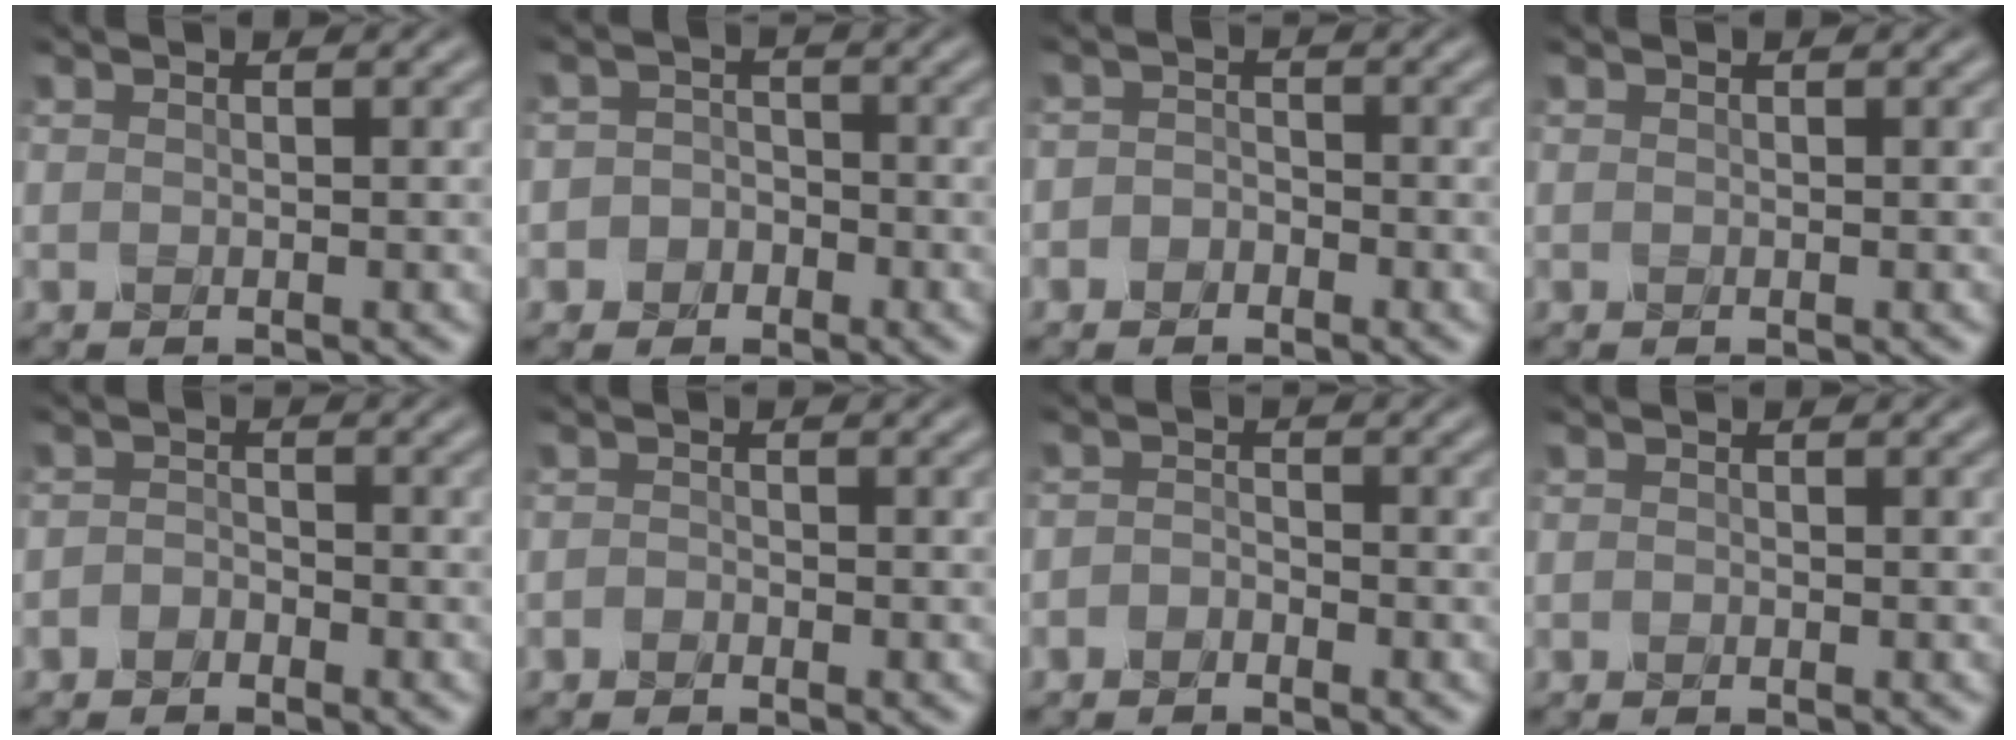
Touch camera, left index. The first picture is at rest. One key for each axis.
{"total": 2.6, "fx": -1.1, "fy": 2.3, "fz": 0.4, "tx": 0.021, "ty": 0.008, "tz": -0.038}
{"total": 1.4, "fx": -0.7, "fy": 1.1, "fz": 0.4, "tx": 0.003, "ty": 0.003, "tz": -0.021}
{"total": 0.0}
{"total": 1.2, "fx": -0.9, "fy": 0.8, "fz": 0.4, "tx": -0.005, "ty": 0.004, "tz": -0.020}
{"total": 0.6, "fx": -0.5, "fy": 0.3, "fz": 0.2, "tx": -0.002, "ty": -0.002, "tz": -0.011}
{"total": 1.2, "fx": -0.8, "fy": 0.7, "fz": 0.5, "tx": -0.008, "ty": 0.003, "tz": -0.019}
{"total": 0.0}